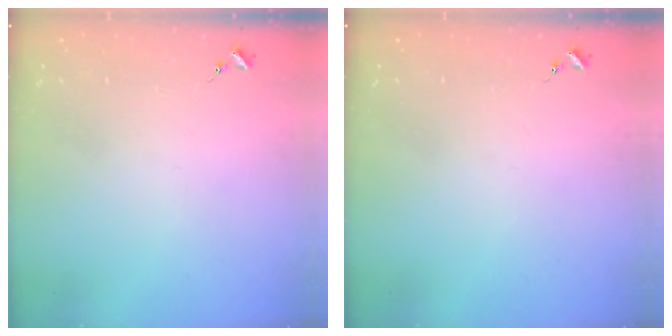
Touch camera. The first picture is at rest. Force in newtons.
{"total": 0.0}